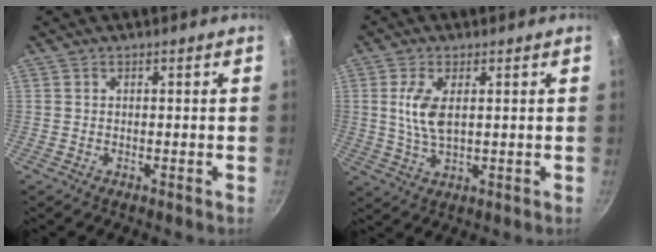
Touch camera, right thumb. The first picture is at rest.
{"total": 6.6, "force": [1.3, 3.1, 5.7], "torque": [-0.115, -0.004, 0.027]}